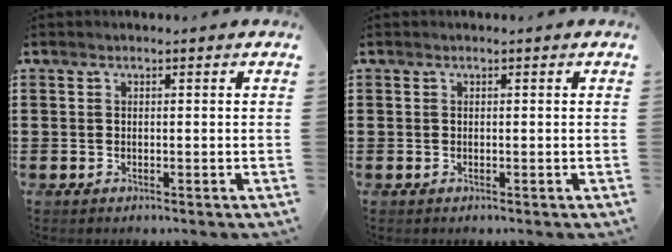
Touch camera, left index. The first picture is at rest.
{"total": 0.0}